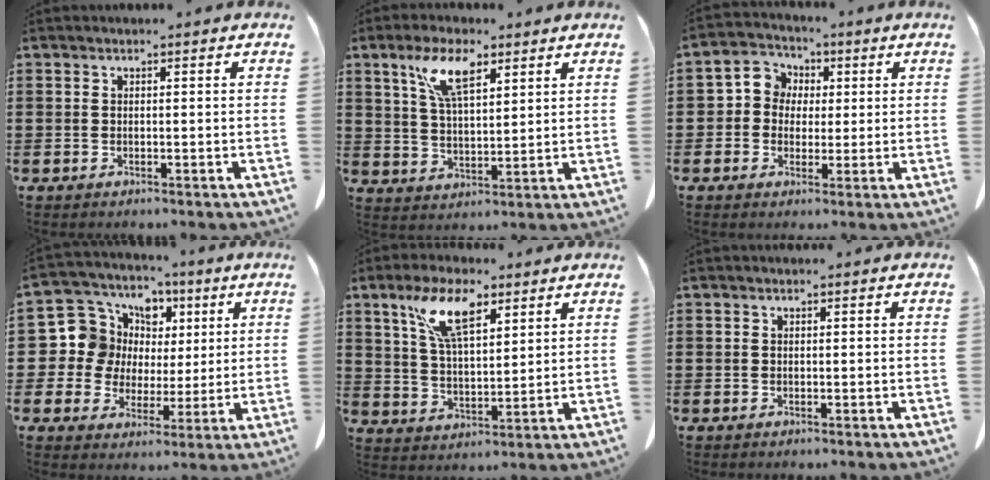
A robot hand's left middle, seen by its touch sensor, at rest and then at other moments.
{"total": 8.7, "force": [5.1, 3.2, 6.3], "torque": [-0.129, 0.004, 0.090]}
{"total": 5.1, "force": [0.8, 4.9, 1.2], "torque": [-0.049, 0.012, 0.010]}
{"total": 8.9, "force": [1.8, 8.6, 1.5], "torque": [-0.091, -0.018, 0.034]}
{"total": 10.2, "force": [6.1, 3.9, 7.2], "torque": [-0.156, 0.005, 0.113]}
{"total": 0.0}